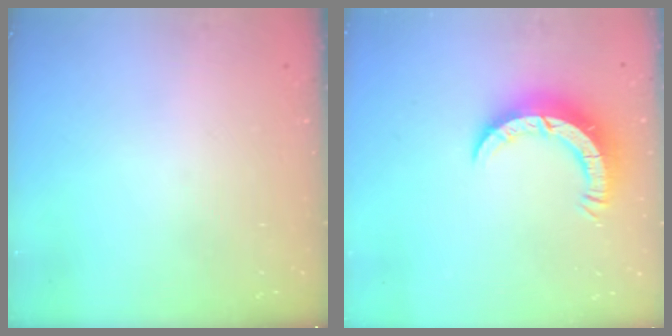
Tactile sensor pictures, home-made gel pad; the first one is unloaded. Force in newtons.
{"total": 8.0, "press": 7.9, "slide": 0.7}